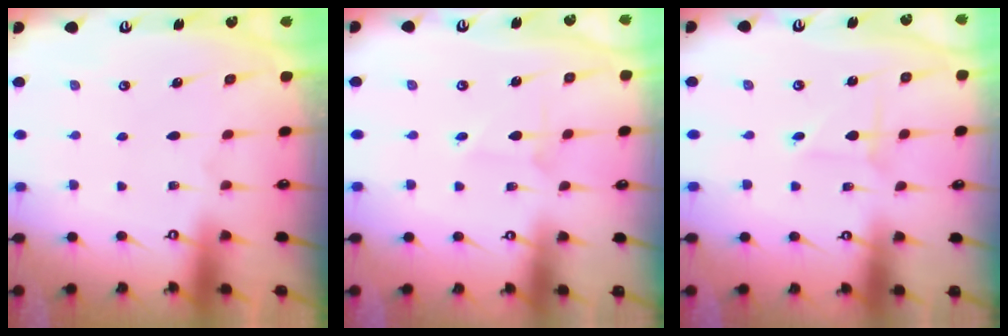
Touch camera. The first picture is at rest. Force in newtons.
{"total": 2.0, "press": 2.0, "slide": 0.2}
{"total": 0.9, "press": 0.9, "slide": 0.0}